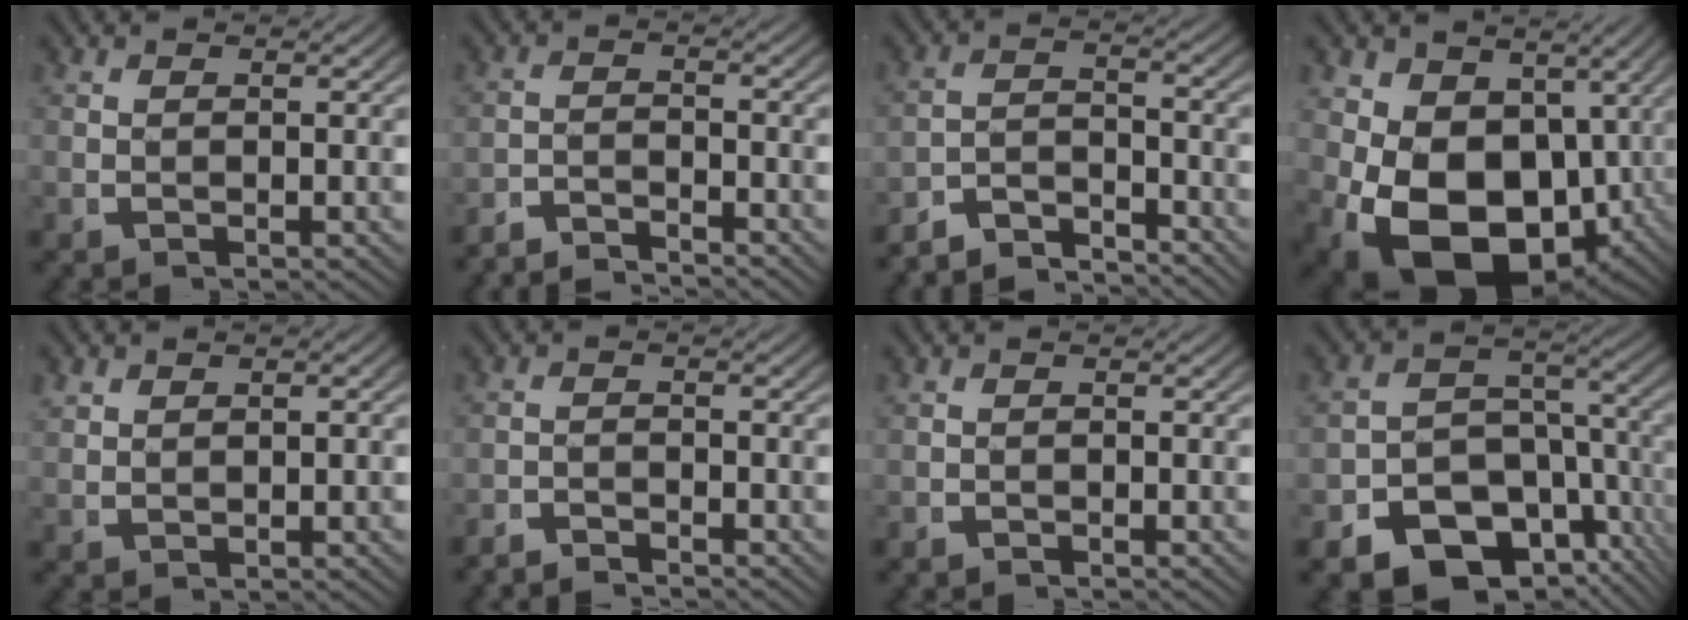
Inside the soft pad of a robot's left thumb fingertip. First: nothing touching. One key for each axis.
{"total": 3.4, "fx": -3.4, "fy": 0.6, "fz": 0.2, "tx": 0.003, "ty": -0.010, "tz": -0.065}
{"total": 5.4, "fx": -4.8, "fy": 1.9, "fz": 1.8, "tx": -0.016, "ty": -0.019, "tz": -0.083}
{"total": 14.8, "fx": -3.0, "fy": 10.6, "fz": 9.9, "tx": -0.220, "ty": -0.085, "tz": -0.010}
{"total": 1.2, "fx": 0.5, "fy": 0.8, "fz": 0.7, "tx": -0.016, "ty": -0.004, "tz": 0.014}
{"total": 2.5, "fx": -2.5, "fy": 0.4, "fz": 0.1, "tx": 0.006, "ty": -0.008, "tz": -0.049}
{"total": 1.0, "fx": -0.9, "fy": 0.1, "fz": -0.1, "tx": 0.004, "ty": -0.005, "tz": -0.019}
{"total": 11.5, "fx": -5.9, "fy": 7.8, "fz": 6.1, "tx": -0.097, "ty": -0.037, "tz": -0.091}